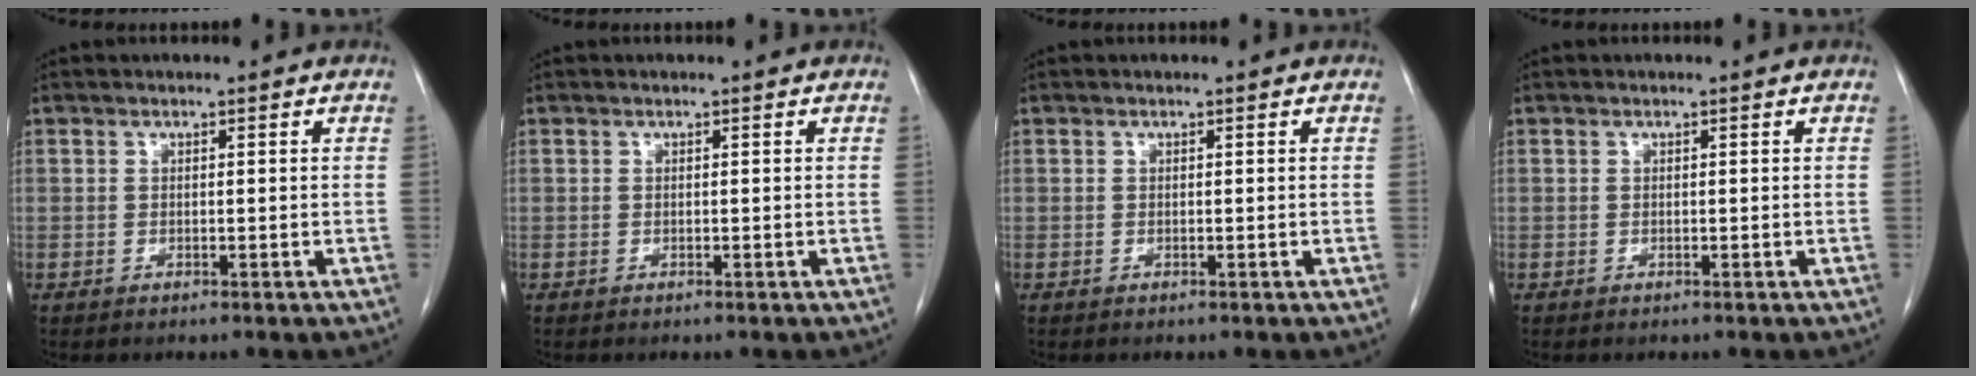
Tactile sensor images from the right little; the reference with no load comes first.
{"total": 0.0}
{"total": 0.0}
{"total": 0.0}